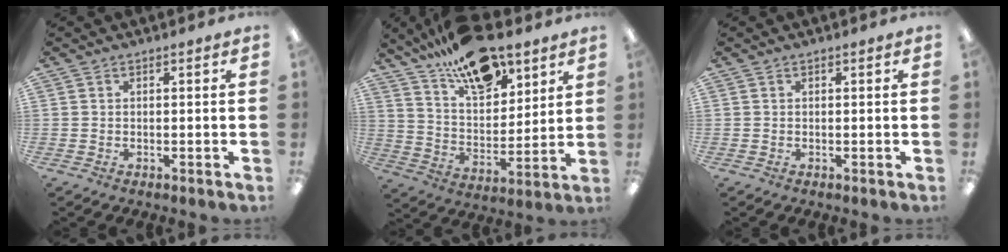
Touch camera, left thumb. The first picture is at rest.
{"total": 19.2, "force": [14.1, 8.5, 9.9], "torque": [-0.166, -0.077, 0.246]}
{"total": 0.0}